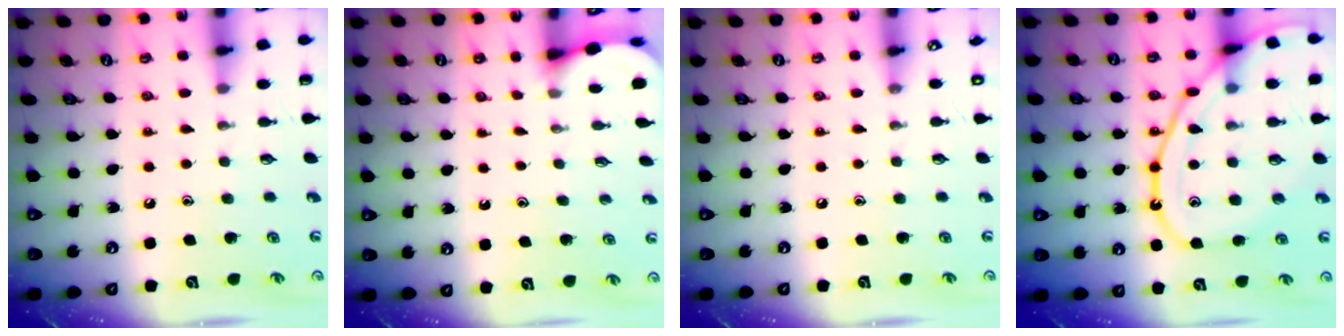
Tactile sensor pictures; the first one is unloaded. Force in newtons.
{"total": 2.6, "press": 2.6, "slide": 0.2}
{"total": 0.0}
{"total": 16.0, "press": 15.9, "slide": 1.4}